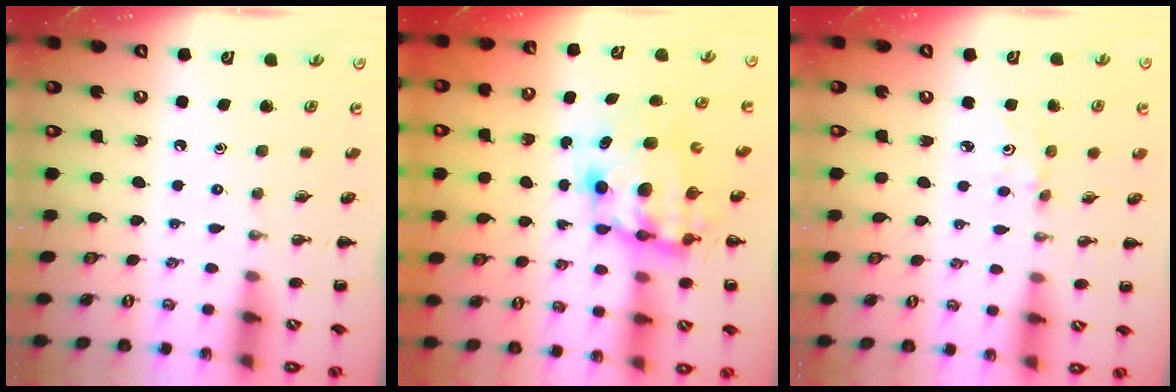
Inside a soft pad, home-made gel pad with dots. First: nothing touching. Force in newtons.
{"total": 9.0, "press": 8.8, "slide": 2.2}
{"total": 3.5, "press": 3.4, "slide": 0.9}